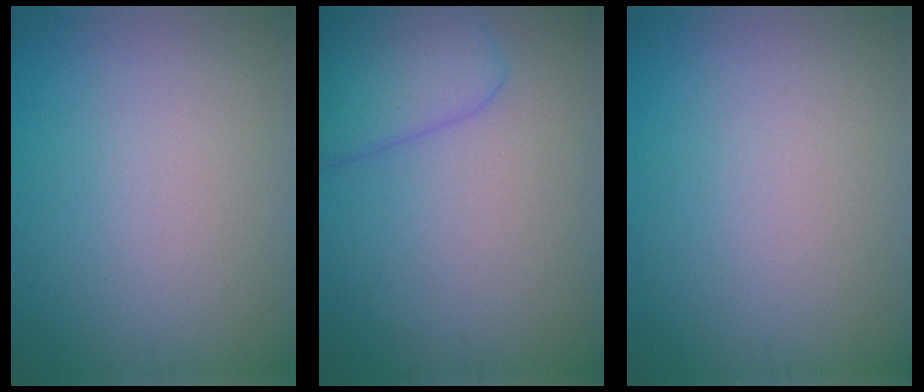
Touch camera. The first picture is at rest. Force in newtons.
{"total": 4.2, "press": 4.2, "slide": 0.3}
{"total": 0.0}